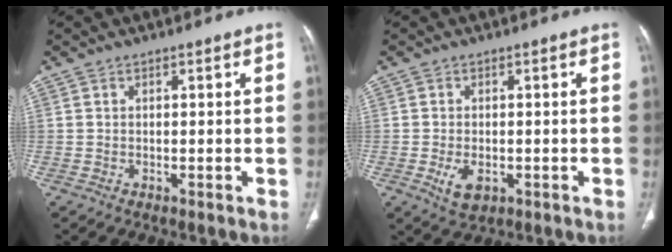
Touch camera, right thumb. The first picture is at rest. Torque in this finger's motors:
{"motor_torque": [-0.91, 0.31, -0.06, 0.43, 0.10]}